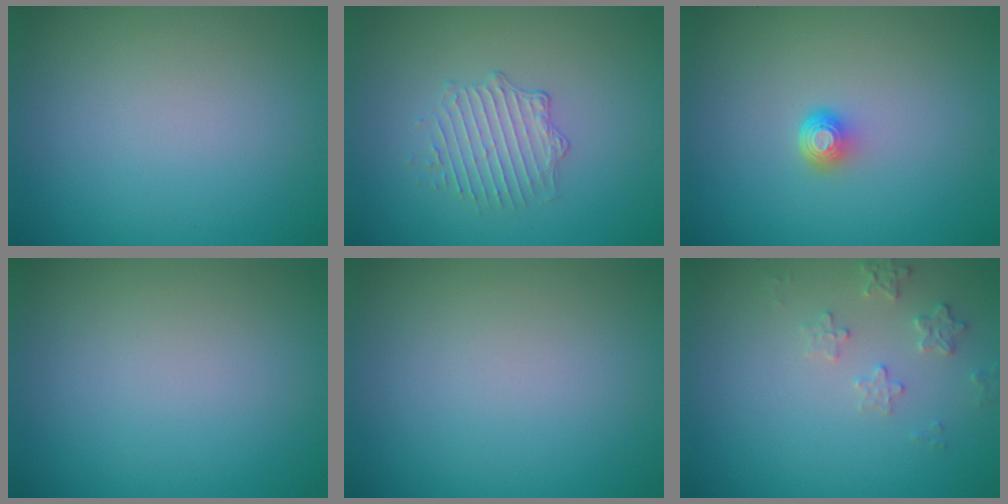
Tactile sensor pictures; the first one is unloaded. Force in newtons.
{"total": 1.9, "press": 1.4, "slide": 1.4}
{"total": 1.6, "press": 1.1, "slide": 1.1}
{"total": 0.0}
{"total": 0.0}
{"total": 1.9, "press": 1.8, "slide": 0.2}